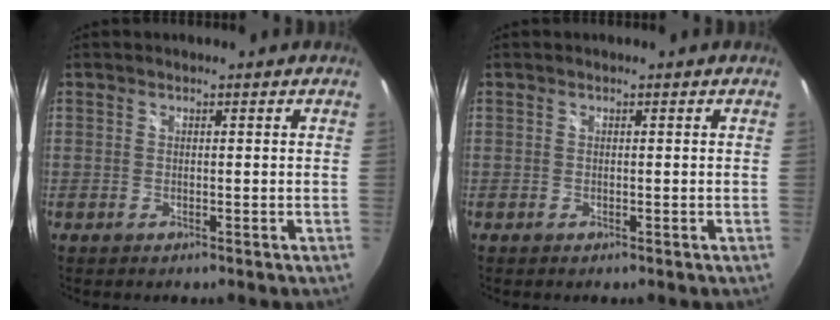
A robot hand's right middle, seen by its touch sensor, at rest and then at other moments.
{"total": 0.0}